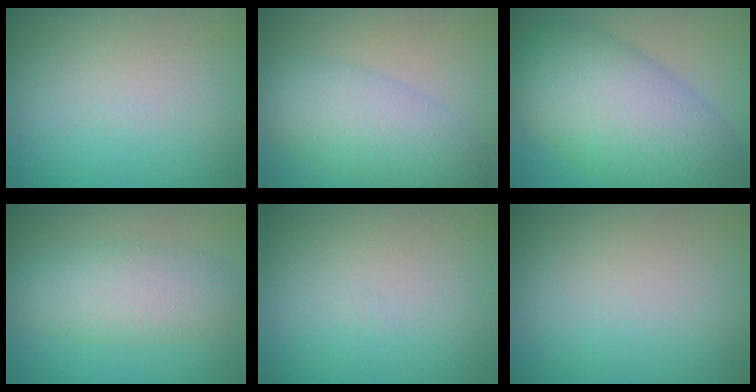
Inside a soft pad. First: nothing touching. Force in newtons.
{"total": 5.3, "press": 5.3, "slide": 0.1}
{"total": 11.1, "press": 11.1, "slide": 0.1}
{"total": 4.5, "press": 4.5, "slide": 0.2}
{"total": 0.0}
{"total": 0.0}